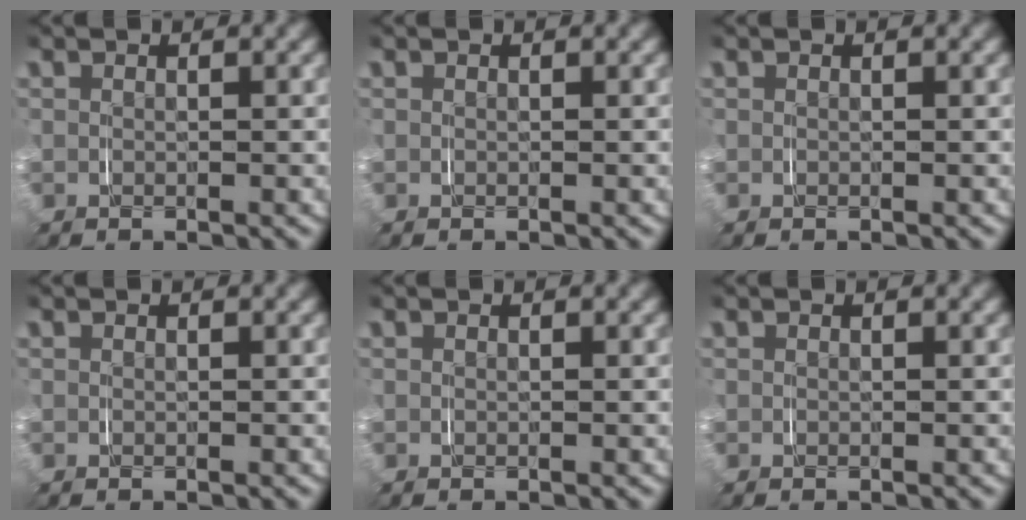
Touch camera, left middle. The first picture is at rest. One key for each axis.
{"total": 0.0}
{"total": 0.0}
{"total": 0.0}
{"total": 0.0}
{"total": 0.0}